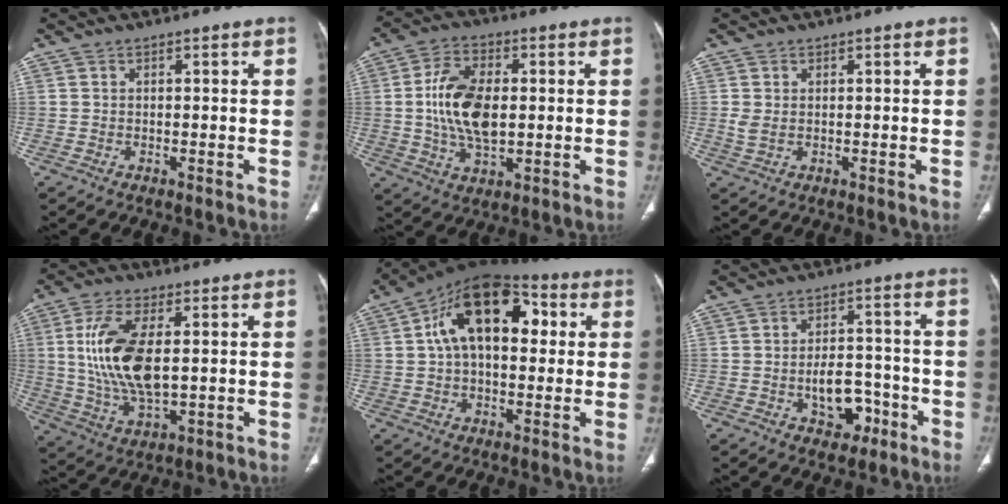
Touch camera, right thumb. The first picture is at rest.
{"total": 12.8, "force": [0.5, 7.3, 10.6], "torque": [-0.193, 0.003, 0.013]}
{"total": 1.8, "force": [0.3, 1.1, 1.5], "torque": [-0.034, -0.003, 0.012]}
{"total": 14.6, "force": [1.8, 6.8, 12.7], "torque": [-0.257, -0.012, 0.041]}
{"total": 18.3, "force": [4.2, 10.7, 14.2], "torque": [-0.201, 0.028, 0.056]}
{"total": 7.9, "force": [-3.2, 5.3, 4.9], "torque": [-0.044, 0.036, -0.041]}